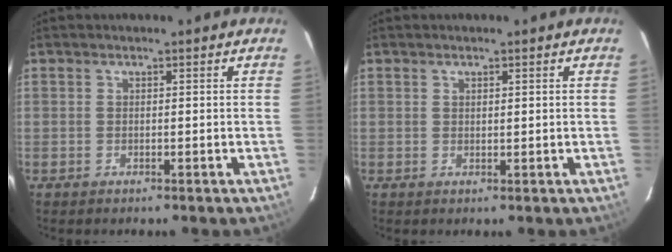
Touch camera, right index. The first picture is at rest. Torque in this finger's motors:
{"motor_torque": [-0.29, 0.05, -0.04, -0.01]}